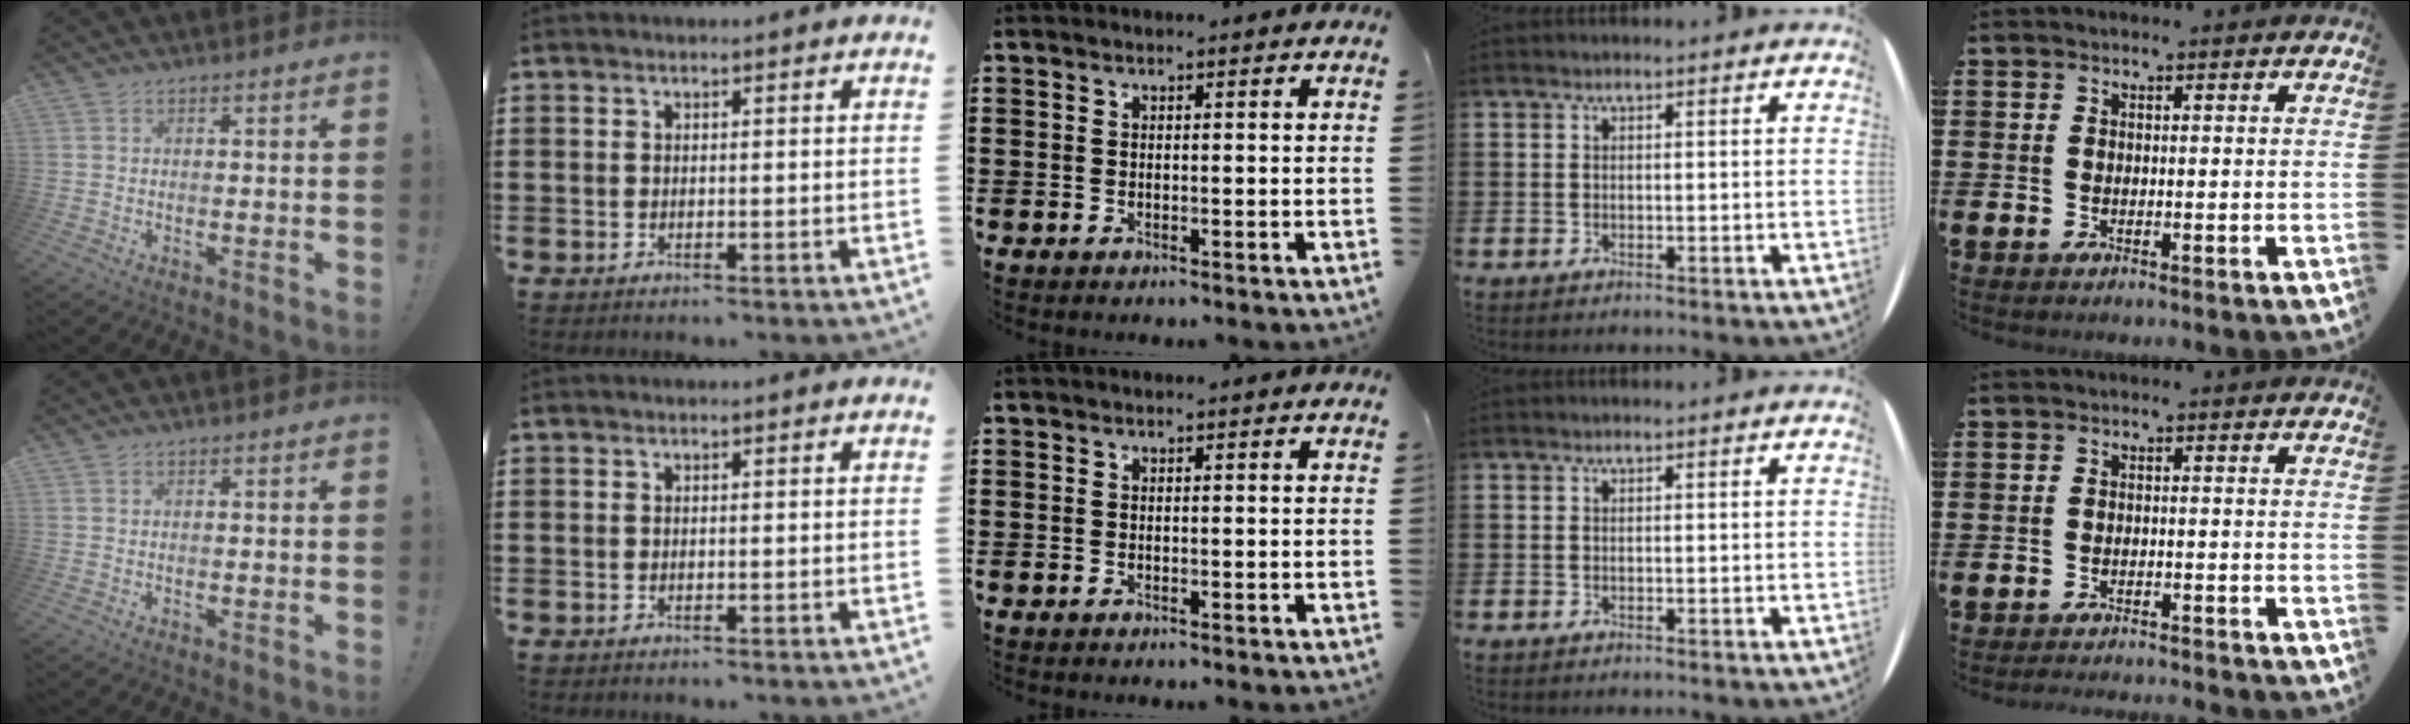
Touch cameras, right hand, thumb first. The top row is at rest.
{"little": {"total": 1.4, "force": [-1.4, -0.1, 0.0], "torque": [-0.003, 0.003, -0.028]}}